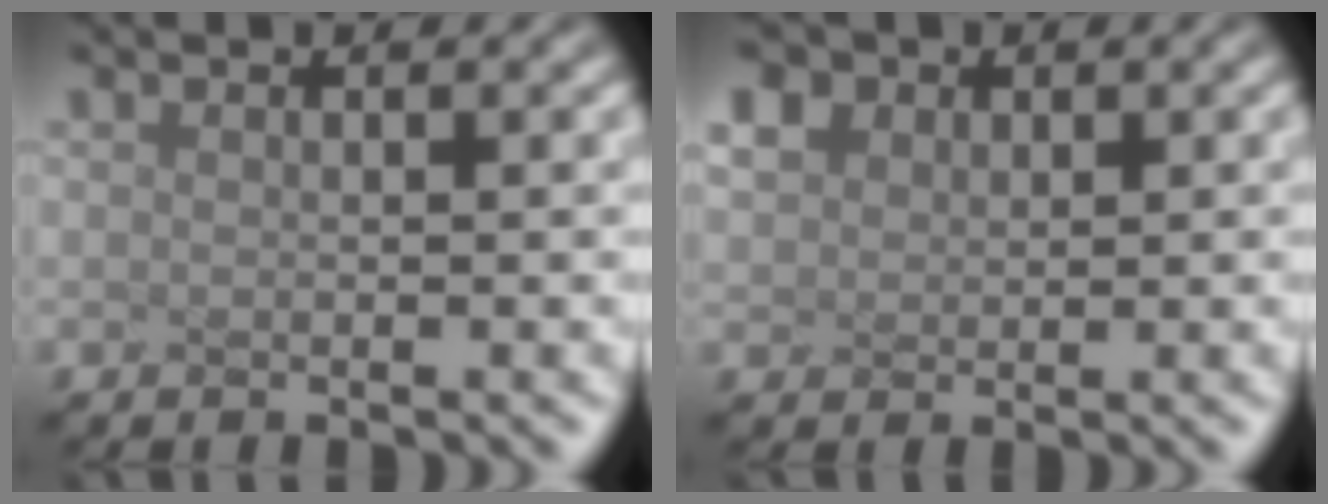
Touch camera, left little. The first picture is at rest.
{"total": 0.8, "force": [0.0, 0.3, -0.8], "torque": [-0.027, 0.000, 0.041]}